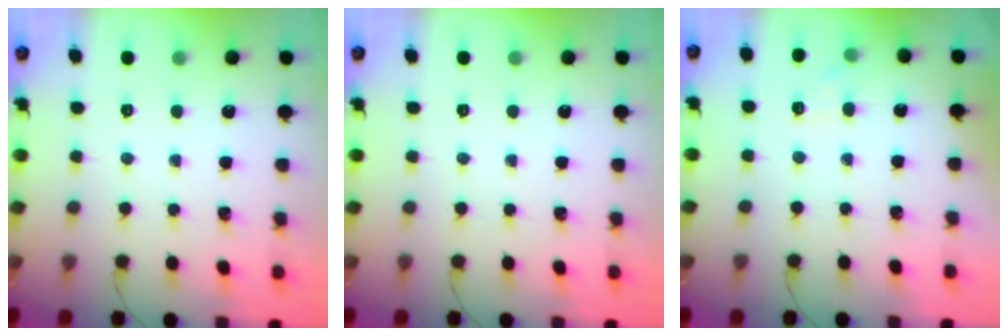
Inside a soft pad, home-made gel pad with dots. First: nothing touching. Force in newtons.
{"total": 0.0}
{"total": 4.6, "press": 4.4, "slide": 1.3}